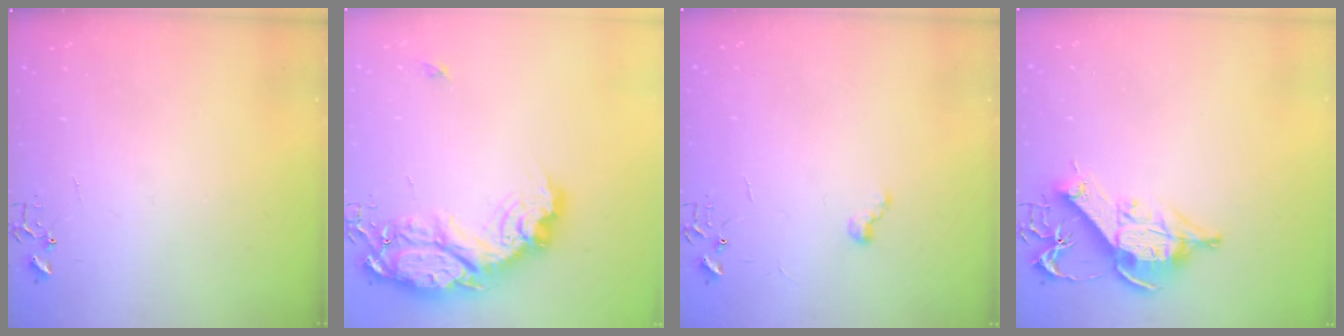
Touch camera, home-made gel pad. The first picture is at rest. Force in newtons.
{"total": 21.3, "press": 21.2, "slide": 1.6}
{"total": 5.3, "press": 5.2, "slide": 0.6}
{"total": 12.7, "press": 12.5, "slide": 2.0}